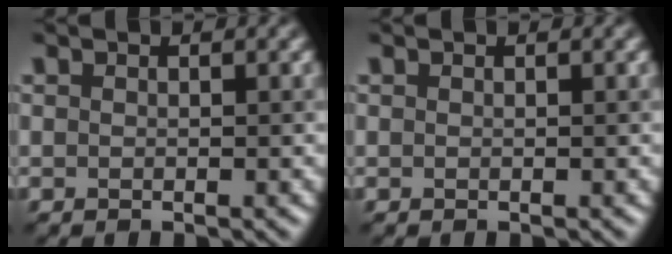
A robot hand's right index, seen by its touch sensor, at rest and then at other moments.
{"total": 0.0}